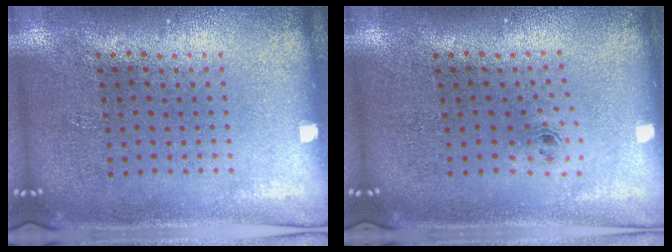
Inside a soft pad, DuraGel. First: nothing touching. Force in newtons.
{"total": 0.7, "press": 0.3, "slide": 0.6}